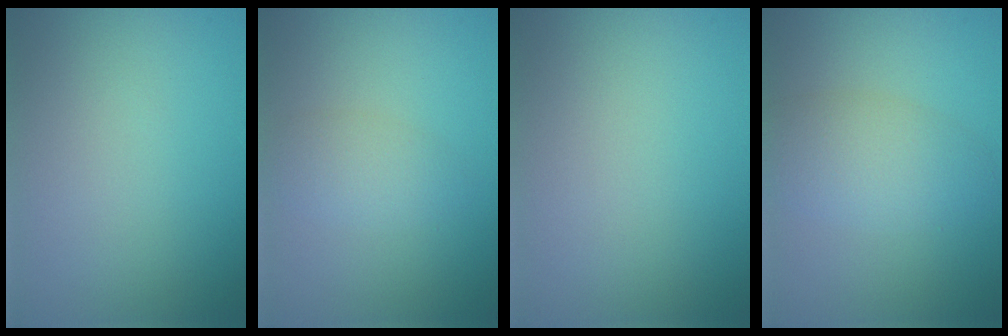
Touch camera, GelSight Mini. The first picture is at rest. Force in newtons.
{"total": 2.1, "press": 2.1, "slide": 0.1}
{"total": 0.0}
{"total": 3.8, "press": 3.8, "slide": 0.1}